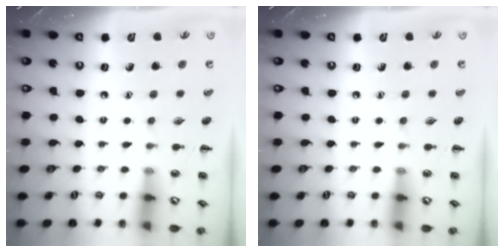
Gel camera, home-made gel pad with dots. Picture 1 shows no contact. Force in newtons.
{"total": 0.0}